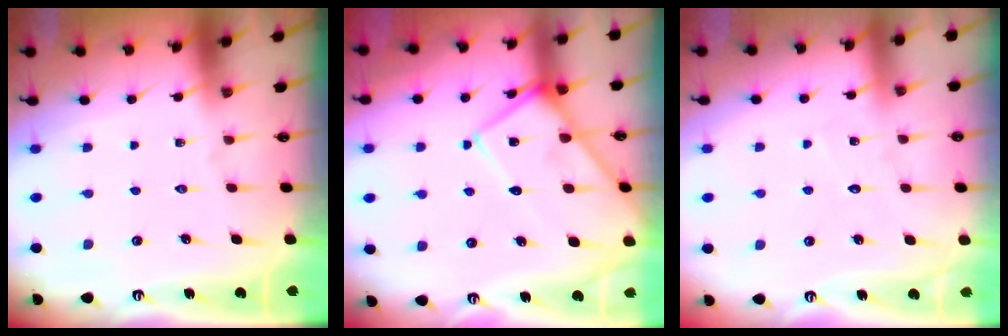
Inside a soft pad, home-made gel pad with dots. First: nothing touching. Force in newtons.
{"total": 11.7, "press": 11.6, "slide": 1.3}
{"total": 3.5, "press": 3.5, "slide": 0.4}